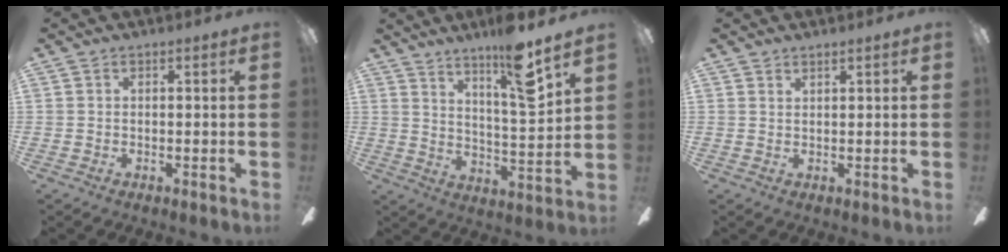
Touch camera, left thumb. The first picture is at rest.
{"total": 13.4, "force": [9.3, 1.6, 9.5], "torque": [-0.158, -0.047, 0.146]}
{"total": 1.2, "force": [1.2, -0.1, 0.2], "torque": [-0.006, -0.001, 0.022]}